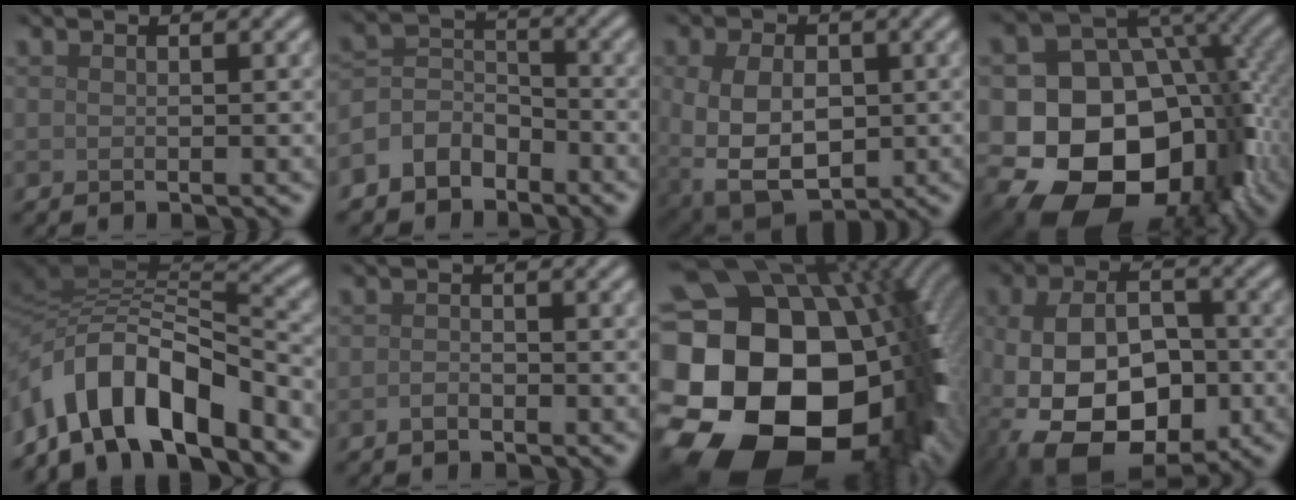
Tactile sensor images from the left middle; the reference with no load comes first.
{"total": 4.5, "force": [-3.0, 3.0, 1.3], "torque": [-0.017, 0.010, -0.068]}
{"total": 9.0, "force": [-0.7, 6.2, 6.5], "torque": [-0.136, -0.023, 0.008]}
{"total": 16.8, "force": [-3.3, 12.6, 10.6], "torque": [-0.151, -0.014, -0.047]}
{"total": 10.6, "force": [-5.8, 4.5, 7.7], "torque": [-0.119, 0.011, -0.107]}
{"total": 1.0, "force": [-0.6, 0.5, 0.6], "torque": [-0.013, 0.000, -0.014]}
{"total": 24.0, "force": [-4.8, 17.9, 15.3], "torque": [-0.291, -0.048, -0.099]}
{"total": 13.0, "force": [-4.0, 8.5, 8.9], "torque": [-0.159, -0.026, -0.059]}